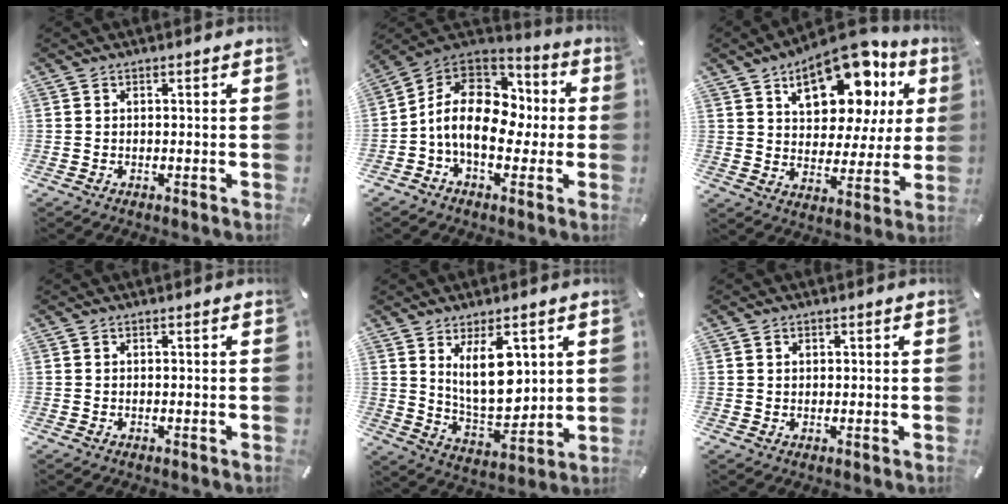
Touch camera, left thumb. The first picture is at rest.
{"total": 13.8, "force": [-1.5, 10.1, 9.3], "torque": [-0.184, 0.010, -0.026]}
{"total": 19.3, "force": [11.0, 10.9, 11.5], "torque": [-0.164, -0.062, 0.186]}
{"total": 0.0}
{"total": 13.0, "force": [5.1, 7.0, 9.7], "torque": [-0.165, -0.027, 0.086]}
{"total": 1.2, "force": [0.5, 1.1, 0.2], "torque": [0.004, -0.001, 0.007]}